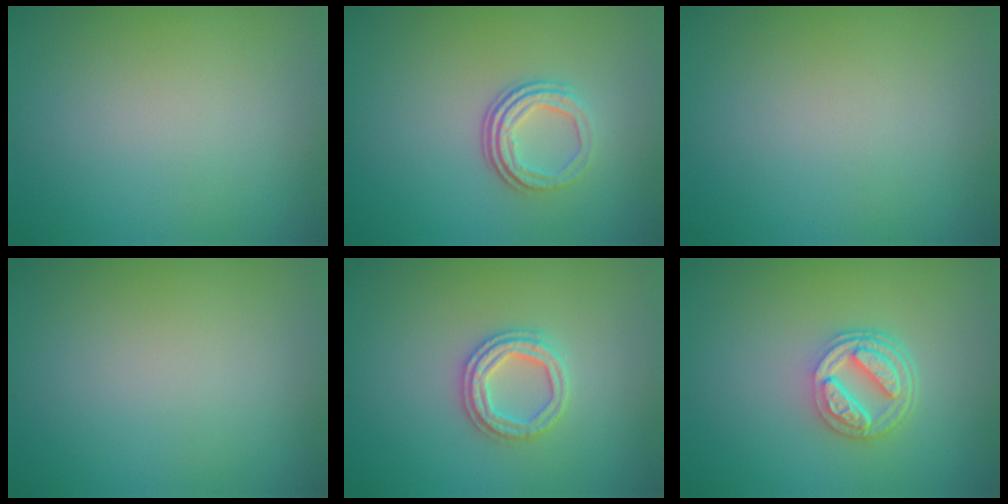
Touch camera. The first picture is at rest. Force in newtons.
{"total": 3.4, "press": 2.3, "slide": 2.4}
{"total": 0.0}
{"total": 0.0}
{"total": 2.4, "press": 2.4, "slide": 0.4}
{"total": 4.3, "press": 3.3, "slide": 2.8}